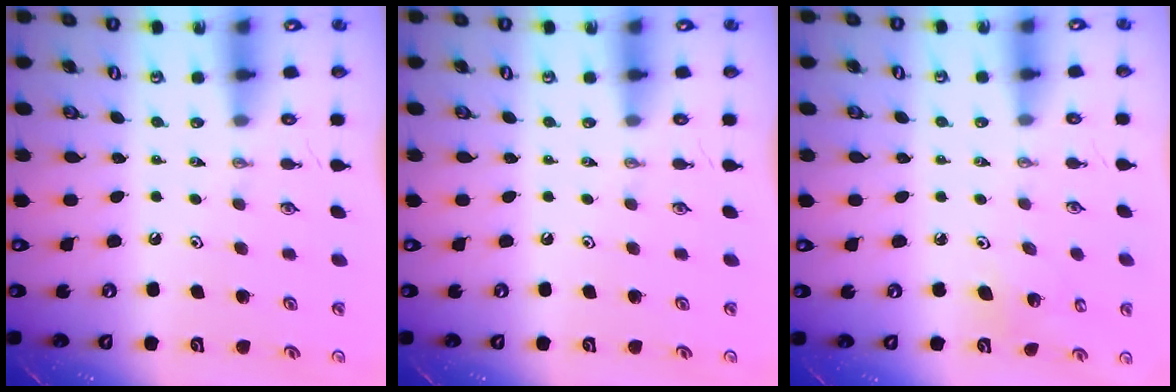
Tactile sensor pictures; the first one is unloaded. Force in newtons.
{"total": 0.0}
{"total": 5.6, "press": 5.6, "slide": 0.9}